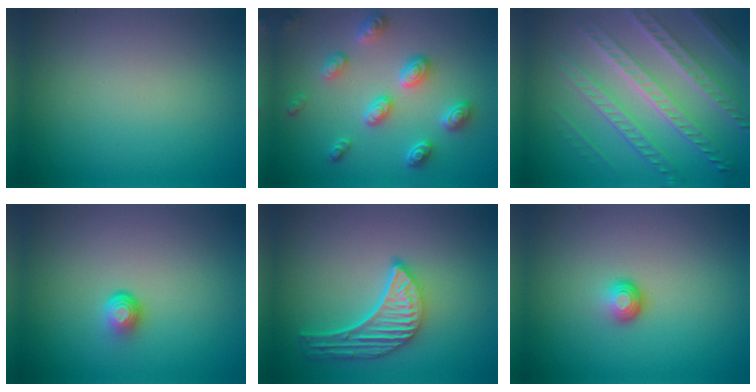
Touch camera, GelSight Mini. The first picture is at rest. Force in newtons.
{"total": 3.8, "press": 3.7, "slide": 1.0}
{"total": 7.8, "press": 5.5, "slide": 5.5}
{"total": 1.7, "press": 1.0, "slide": 1.4}
{"total": 5.1, "press": 4.0, "slide": 3.2}
{"total": 1.6, "press": 1.0, "slide": 1.2}